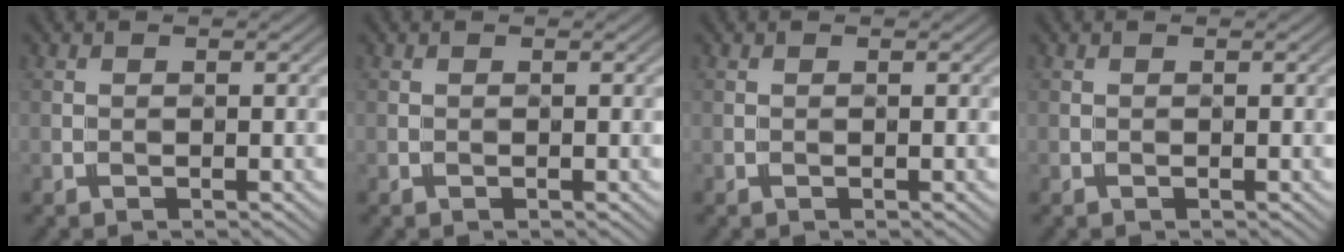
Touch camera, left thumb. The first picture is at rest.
{"total": 0.0}
{"total": 0.0}
{"total": 0.0}